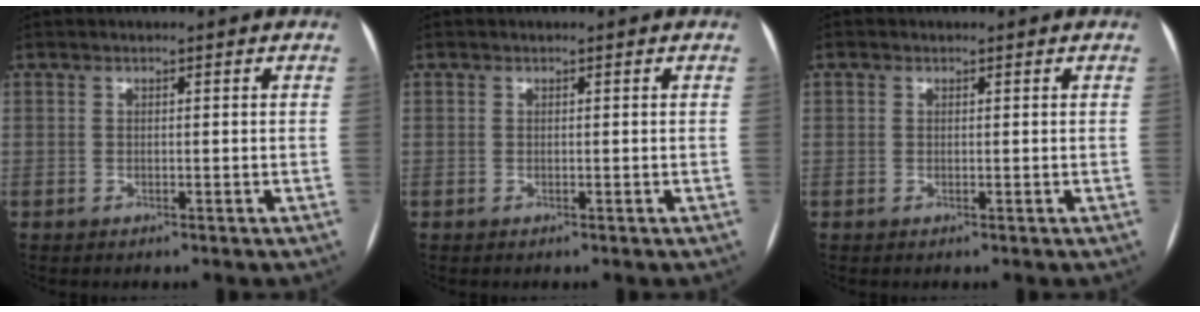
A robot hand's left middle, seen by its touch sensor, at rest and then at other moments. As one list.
[{"total": 0.0}, {"total": 0.9, "force": [-0.1, -0.4, -0.7], "torque": [0.017, 0.002, -0.002]}]